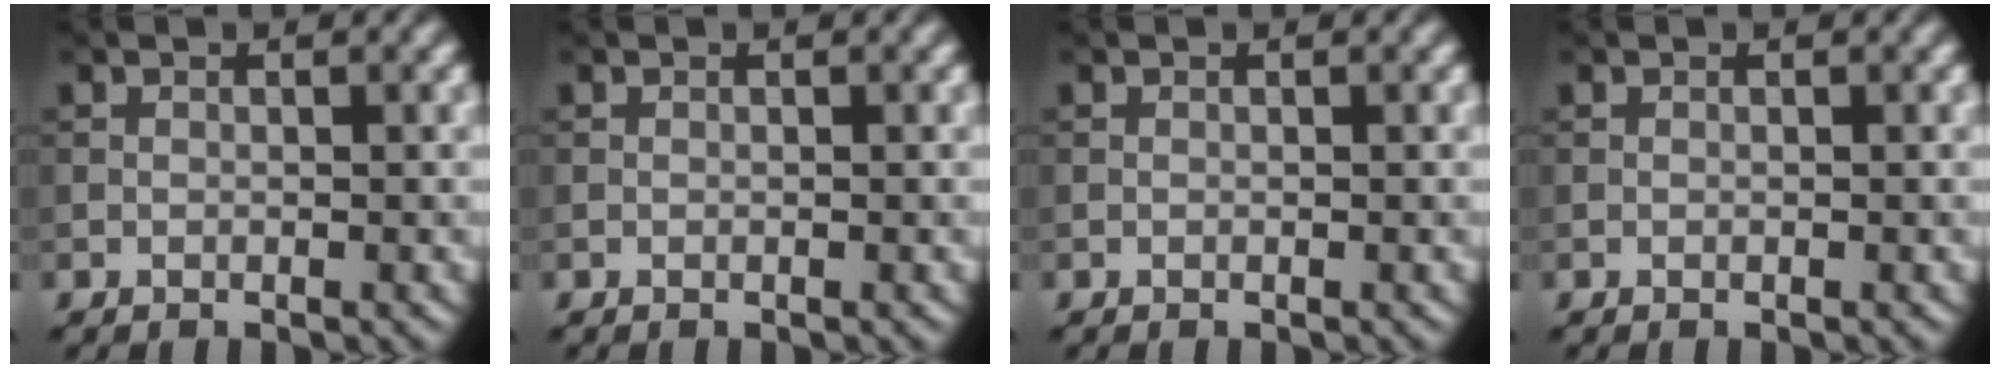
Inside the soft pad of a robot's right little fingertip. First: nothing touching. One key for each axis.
{"total": 0.0}
{"total": 0.0}
{"total": 0.0}